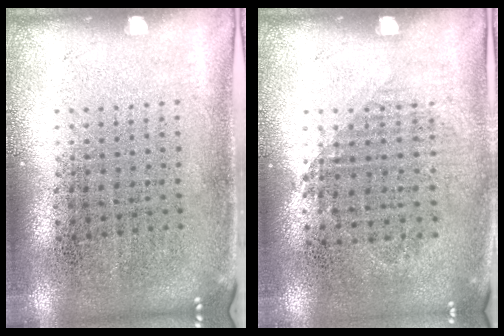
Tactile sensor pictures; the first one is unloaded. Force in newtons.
{"total": 0.9, "press": 0.8, "slide": 0.3}